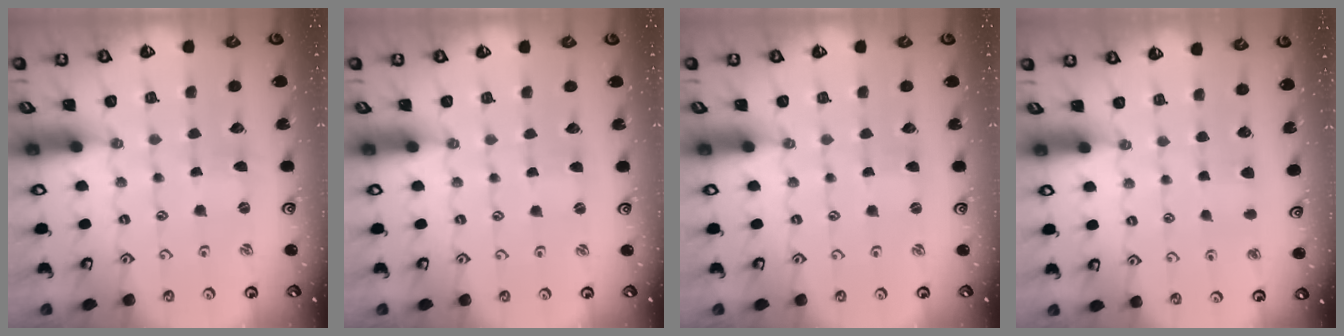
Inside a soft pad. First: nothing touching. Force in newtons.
{"total": 0.9, "press": 0.9, "slide": 0.2}
{"total": 0.0}
{"total": 3.8, "press": 3.7, "slide": 0.7}